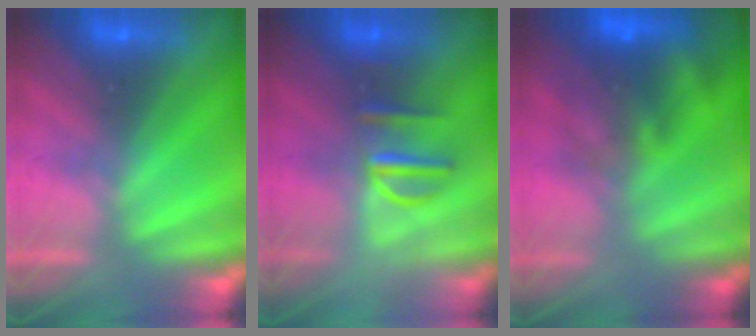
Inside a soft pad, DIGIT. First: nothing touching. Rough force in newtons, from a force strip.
{"total": 2.8}
{"total": 5.7}